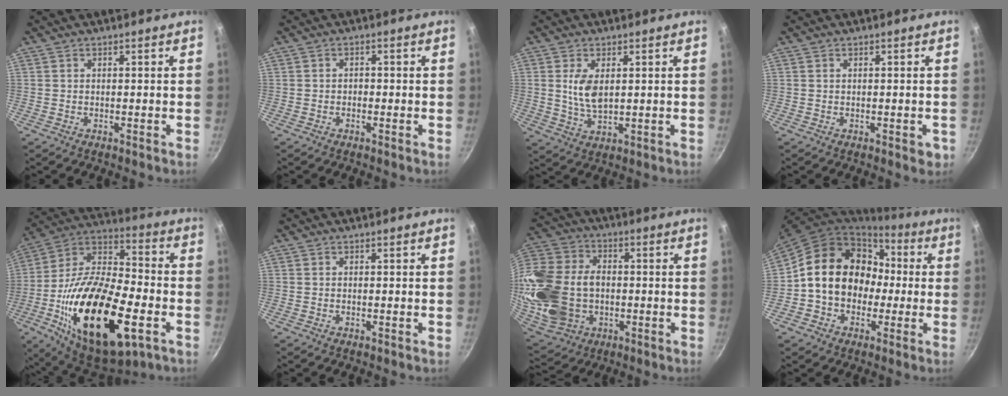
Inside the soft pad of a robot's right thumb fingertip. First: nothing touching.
{"total": 1.2, "force": [-0.5, 1.0, 0.5], "torque": [-0.006, 0.005, -0.010]}
{"total": 6.1, "force": [1.2, 3.2, 5.0], "torque": [-0.095, -0.014, 0.026]}
{"total": 2.1, "force": [-0.5, 1.0, 1.8], "torque": [-0.016, -0.003, -0.006]}
{"total": 32.7, "force": [-10.0, 15.4, 27.0], "torque": [-0.470, 0.024, -0.172]}
{"total": 0.0}
{"total": 23.9, "force": [-2.1, 17.8, 15.7], "torque": [-0.331, 0.025, -0.027]}
{"total": 17.7, "force": [0.1, 14.6, 9.9], "torque": [-0.132, 0.054, -0.001]}